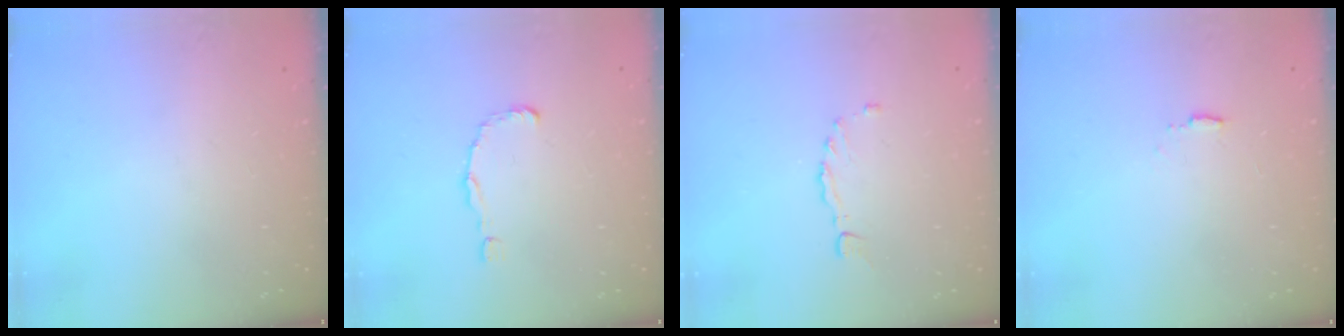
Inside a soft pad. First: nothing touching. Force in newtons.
{"total": 1.5, "press": 1.5, "slide": 0.2}
{"total": 1.3, "press": 1.3, "slide": 0.3}
{"total": 3.2, "press": 3.2, "slide": 0.5}